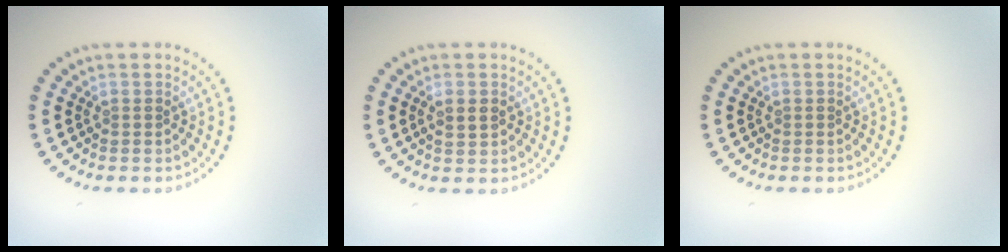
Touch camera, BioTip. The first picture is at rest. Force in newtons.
{"total": 1.3, "press": 1.2, "slide": 0.2}
{"total": 0.0}